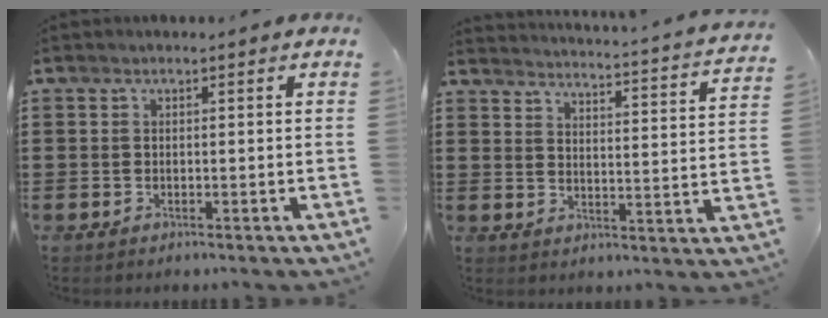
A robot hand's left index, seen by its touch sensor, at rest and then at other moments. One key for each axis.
{"total": 2.9, "fx": 2.7, "fy": -0.8, "fz": 0.6, "tx": -0.022, "ty": -0.037, "tz": 0.036}